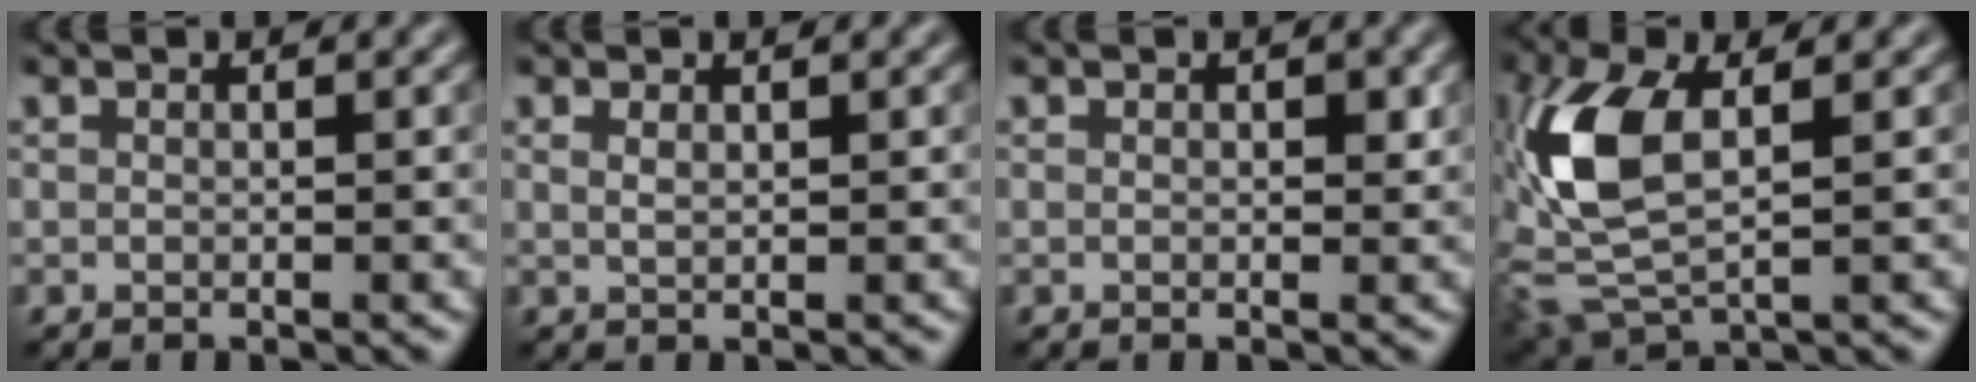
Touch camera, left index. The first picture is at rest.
{"total": 0.8, "force": [0.5, 0.3, 0.6], "torque": [-0.014, -0.001, 0.010]}
{"total": 1.1, "force": [0.3, 0.7, 0.8], "torque": [-0.011, -0.001, 0.004]}
{"total": 8.3, "force": [0.3, 4.1, 7.2], "torque": [-0.179, 0.003, 0.004]}